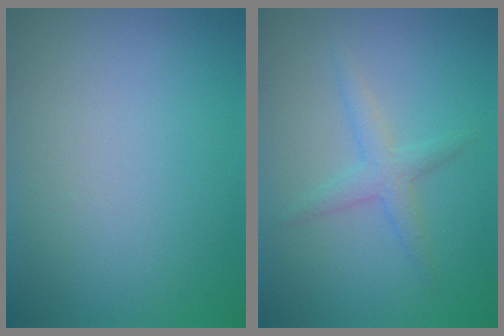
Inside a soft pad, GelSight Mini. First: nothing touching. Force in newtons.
{"total": 2.1, "press": 2.1, "slide": 0.1}